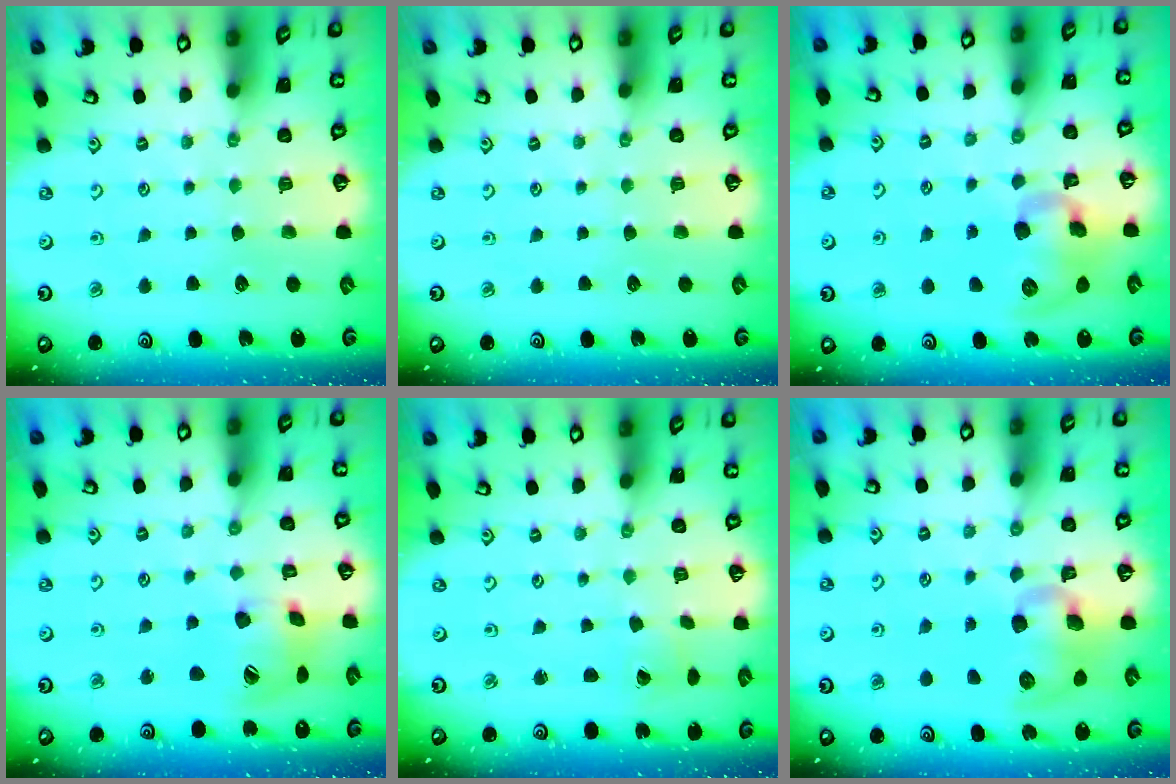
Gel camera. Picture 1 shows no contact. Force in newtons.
{"total": 0.0}
{"total": 12.3, "press": 12.1, "slide": 2.3}
{"total": 15.8, "press": 15.6, "slide": 2.2}
{"total": 2.4, "press": 2.4, "slide": 0.2}
{"total": 10.8, "press": 10.6, "slide": 1.8}